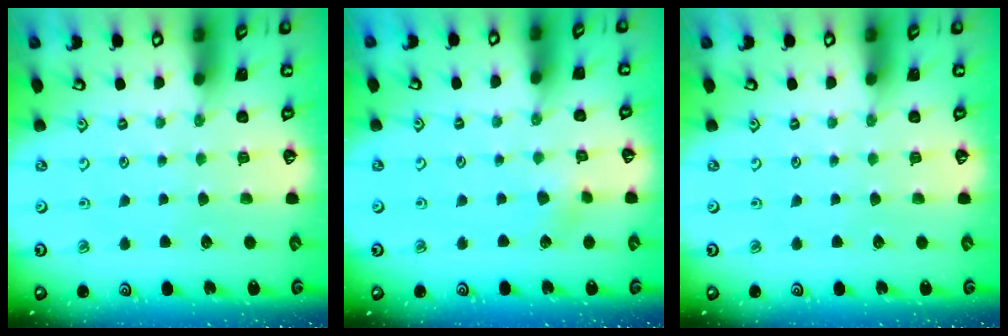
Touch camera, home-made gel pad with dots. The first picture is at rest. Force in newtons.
{"total": 2.9, "press": 2.8, "slide": 0.2}
{"total": 0.0}